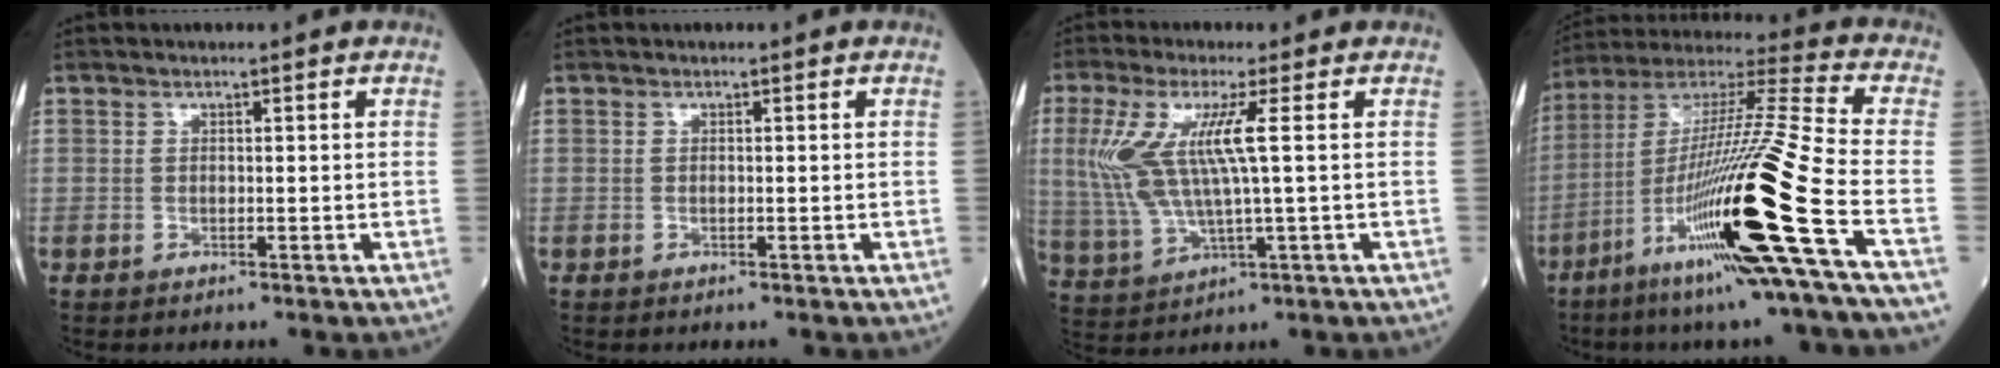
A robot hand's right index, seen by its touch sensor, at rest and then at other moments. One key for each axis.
{"total": 0.0}
{"total": 10.0, "fx": 1.9, "fy": 0.8, "fz": 9.8, "tx": -0.239, "ty": 0.003, "tz": 0.041}
{"total": 25.2, "fx": -9.7, "fy": -1.1, "fz": 23.3, "tx": -0.428, "ty": -0.041, "tz": -0.180}